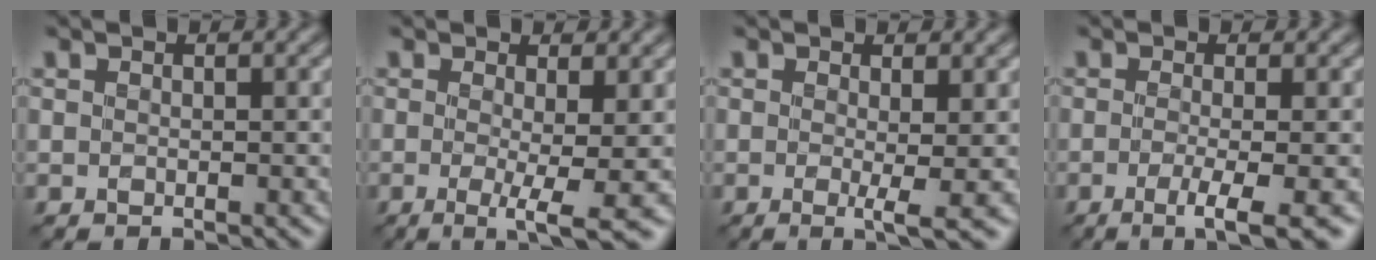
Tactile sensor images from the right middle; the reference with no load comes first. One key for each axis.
{"total": 4.5, "fx": -0.7, "fy": 0.8, "fz": 4.3, "tx": -0.073, "ty": -0.013, "tz": -0.010}
{"total": 2.6, "fx": -0.1, "fy": 0.2, "fz": 2.5, "tx": -0.047, "ty": -0.010, "tz": -0.002}
{"total": 4.0, "fx": -1.6, "fy": 0.8, "fz": 3.6, "tx": -0.056, "ty": -0.008, "tz": -0.031}